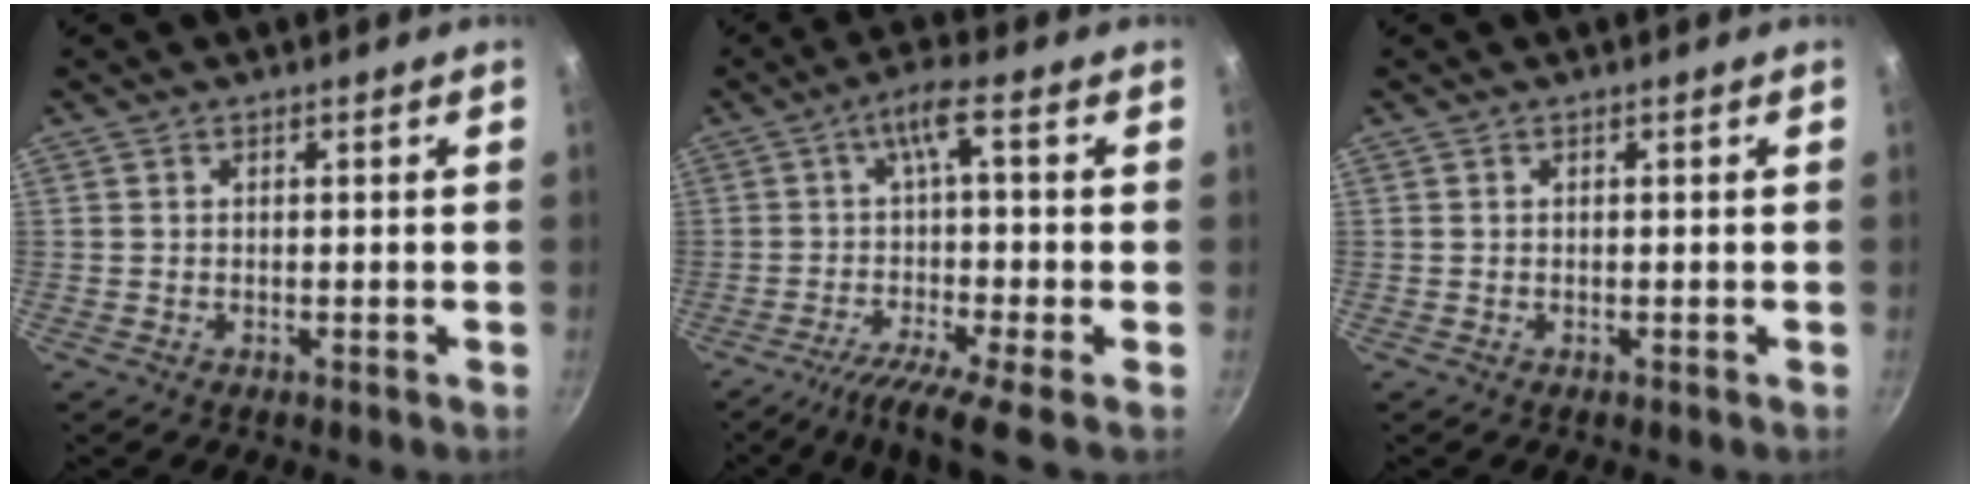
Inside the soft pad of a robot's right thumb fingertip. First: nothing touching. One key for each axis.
{"total": 11.1, "fx": -4.8, "fy": -0.7, "fz": 10.0, "tx": -0.176, "ty": 0.020, "tz": -0.085}
{"total": 0.0}